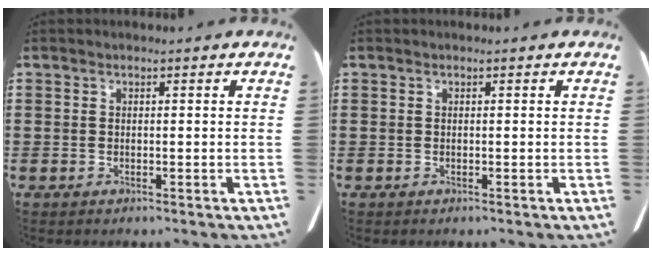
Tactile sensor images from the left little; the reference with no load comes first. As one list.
[{"total": 0.0}]